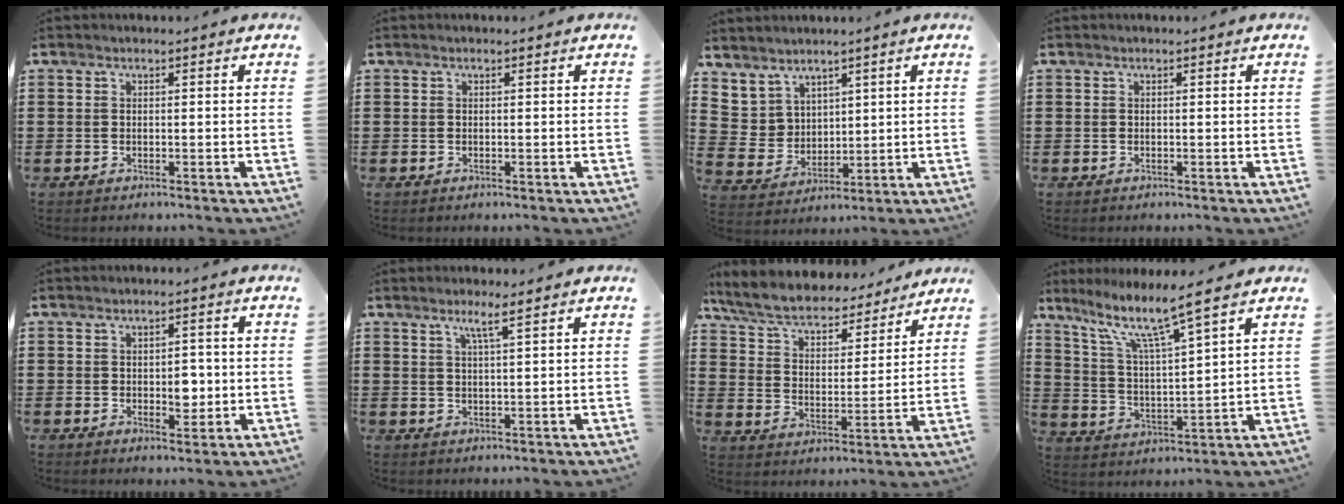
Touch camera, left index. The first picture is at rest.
{"total": 0.0}
{"total": 5.0, "force": [3.4, 3.7, -0.3], "torque": [-0.024, -0.011, 0.066]}
{"total": 0.0}
{"total": 3.7, "force": [-0.3, 2.3, 2.9], "torque": [-0.044, -0.001, -0.010]}
{"total": 2.8, "force": [1.9, -0.2, 2.1], "torque": [-0.046, -0.001, 0.033]}
{"total": 7.2, "force": [6.6, 1.3, 2.5], "torque": [-0.079, -0.041, 0.113]}
{"total": 8.0, "force": [6.0, 0.5, 5.4], "torque": [-0.129, -0.036, 0.095]}